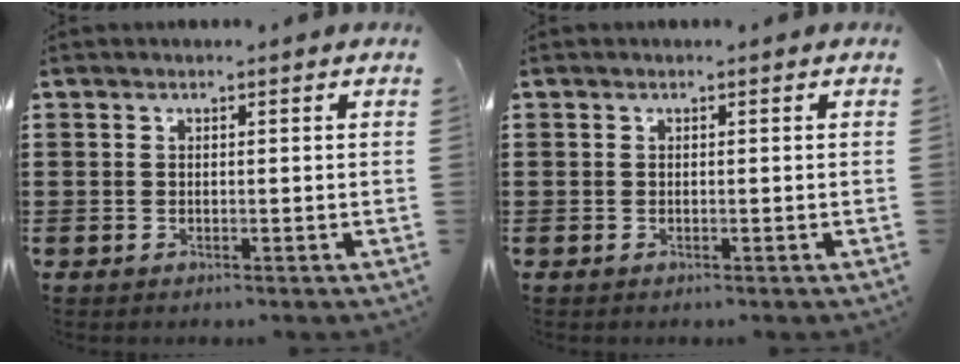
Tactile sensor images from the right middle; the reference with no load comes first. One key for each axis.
{"total": 0.0}